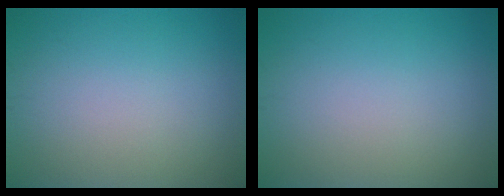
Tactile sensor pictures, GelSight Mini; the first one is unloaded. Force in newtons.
{"total": 0.0}